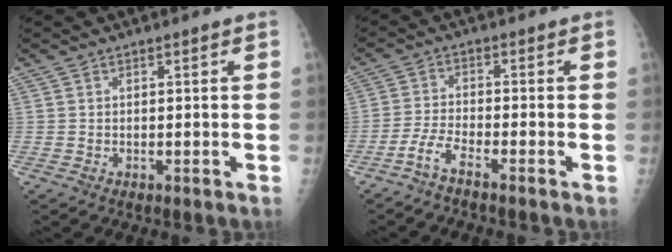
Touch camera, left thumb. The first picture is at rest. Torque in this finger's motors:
{"motor_torque": [-0.04, 0.08, 0.17, 0.58, 0.04]}